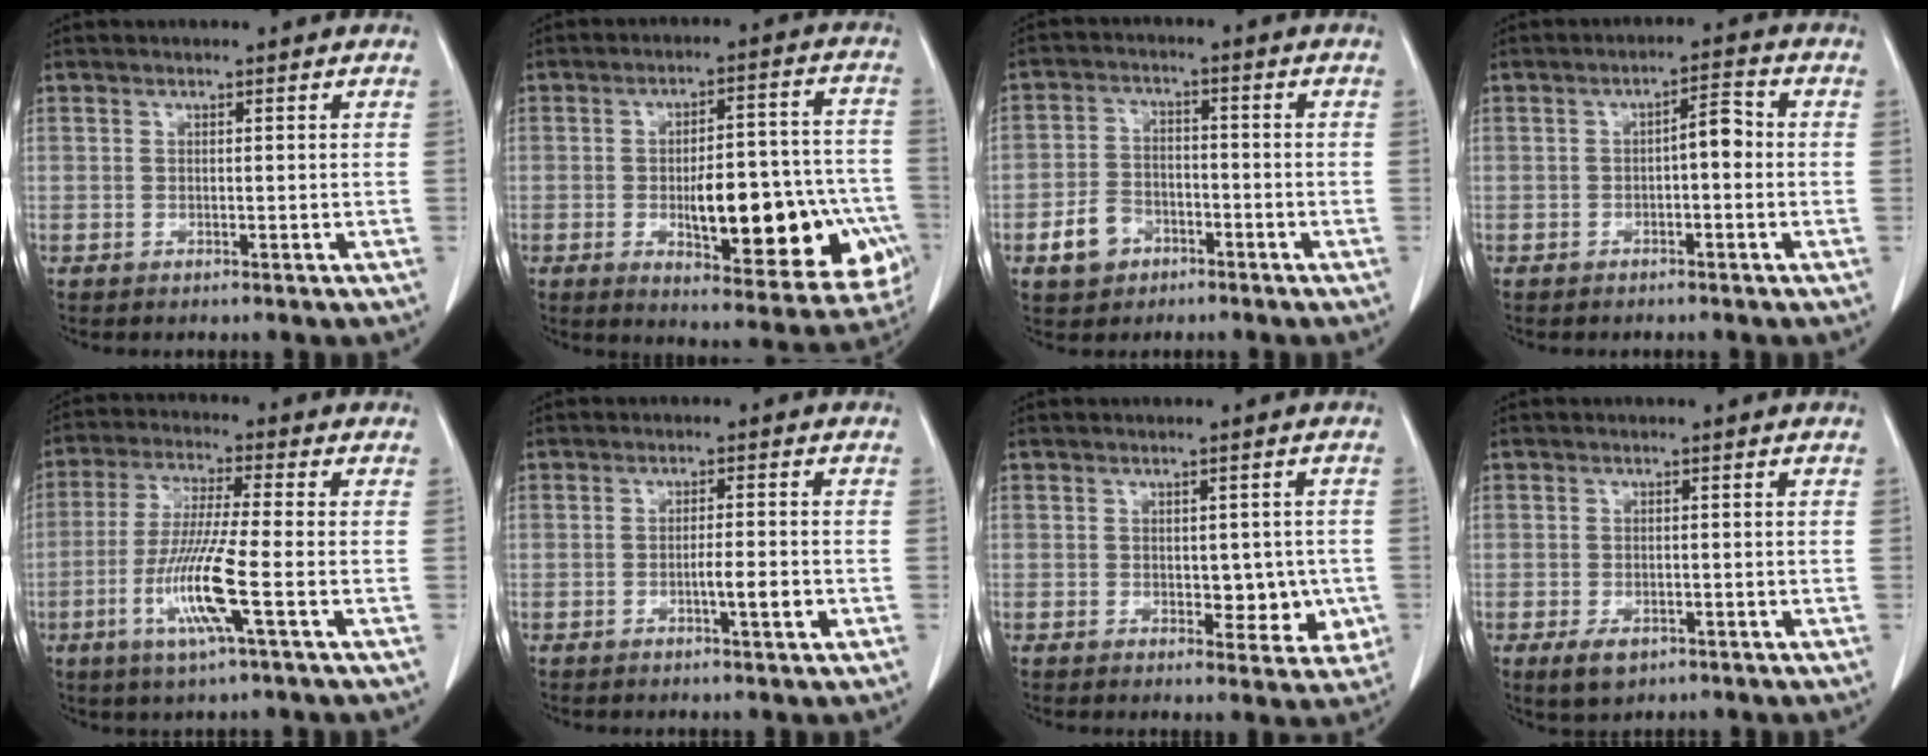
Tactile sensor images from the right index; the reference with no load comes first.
{"total": 22.2, "force": [-5.6, 7.9, 20.0], "torque": [-0.201, 0.032, -0.054]}
{"total": 6.8, "force": [-3.4, 5.1, 3.0], "torque": [-0.072, 0.016, -0.052]}
{"total": 4.3, "force": [-0.5, 1.5, 4.0], "torque": [-0.065, 0.028, -0.006]}
{"total": 11.1, "force": [-3.7, 0.0, 10.5], "torque": [-0.216, -0.018, -0.074]}
{"total": 3.9, "force": [-1.2, 0.6, 3.6], "torque": [-0.062, 0.000, -0.015]}
{"total": 7.2, "force": [-0.9, 4.3, 5.8], "torque": [-0.063, 0.011, -0.001]}
{"total": 4.4, "force": [-2.2, 2.8, 2.6], "torque": [-0.046, -0.003, -0.024]}